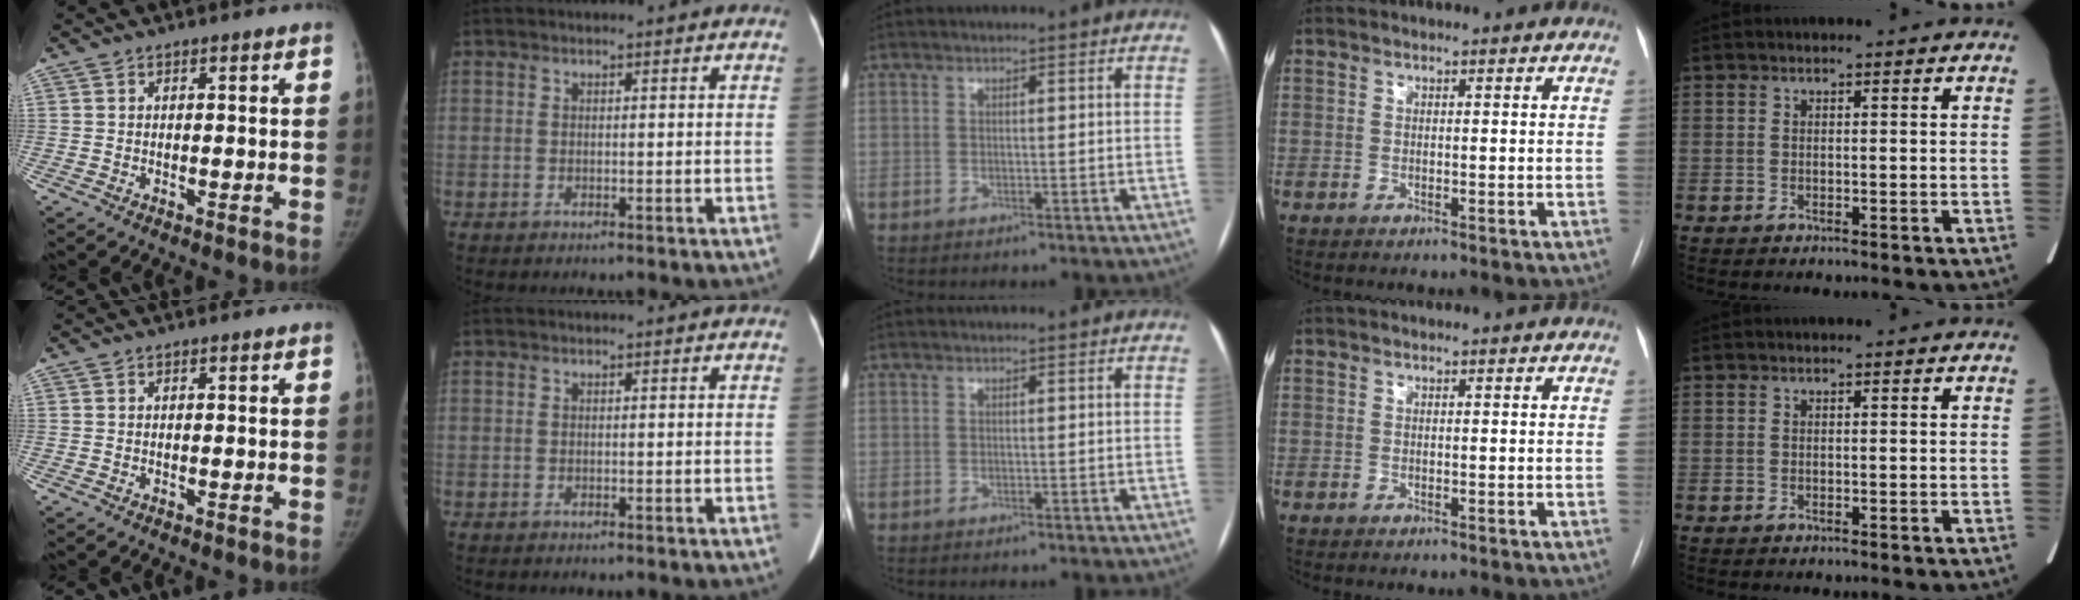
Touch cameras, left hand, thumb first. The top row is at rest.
{}